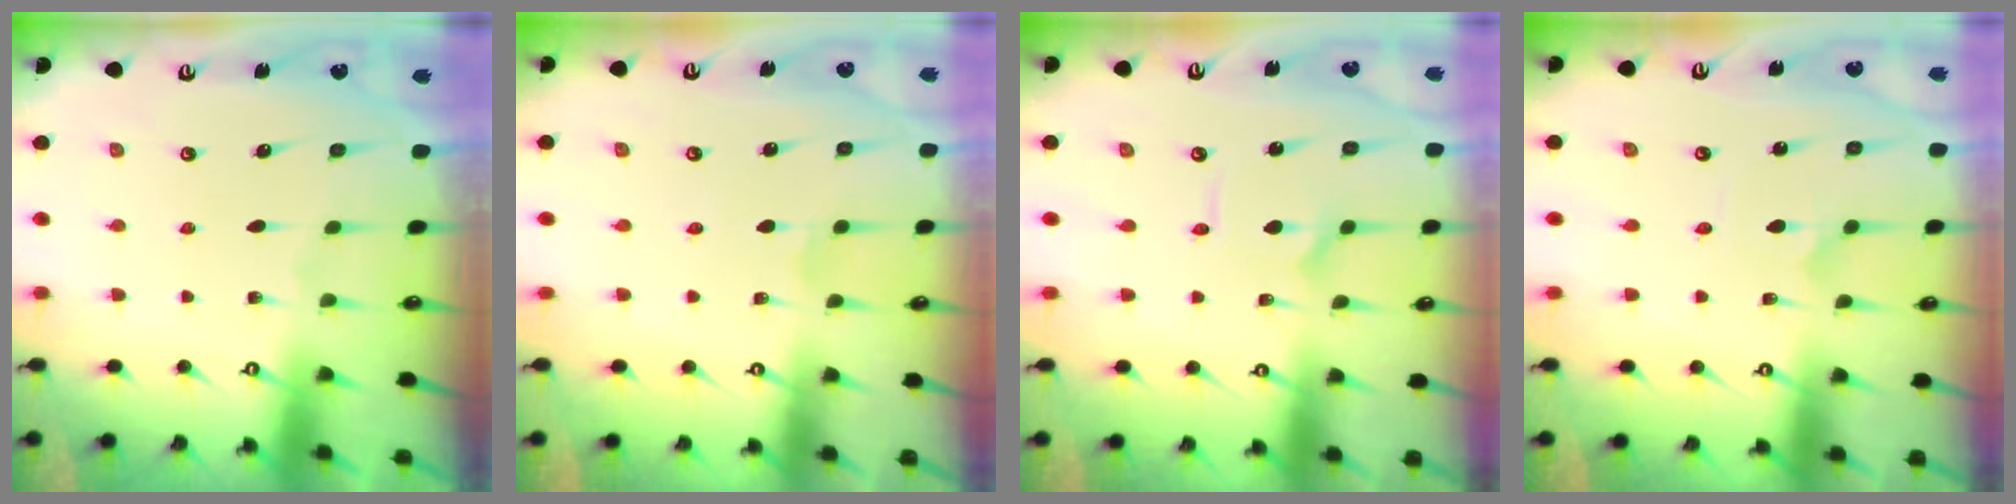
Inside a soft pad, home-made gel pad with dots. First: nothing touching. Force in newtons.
{"total": 1.2, "press": 1.2, "slide": 0.1}
{"total": 2.7, "press": 2.7, "slide": 0.4}
{"total": 2.5, "press": 2.5, "slide": 0.2}